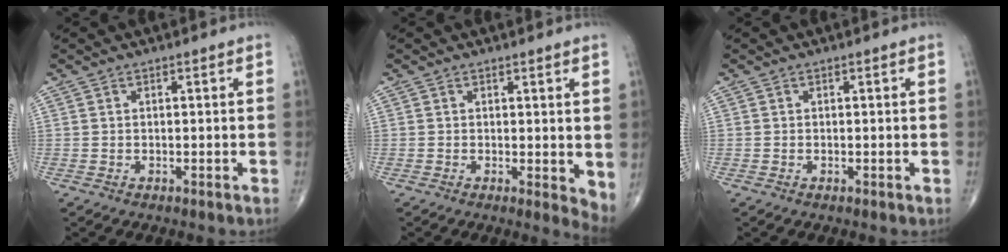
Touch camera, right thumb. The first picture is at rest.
{"total": 3.7, "force": [0.7, 1.6, 3.3], "torque": [-0.040, -0.012, 0.009]}
{"total": 0.0}